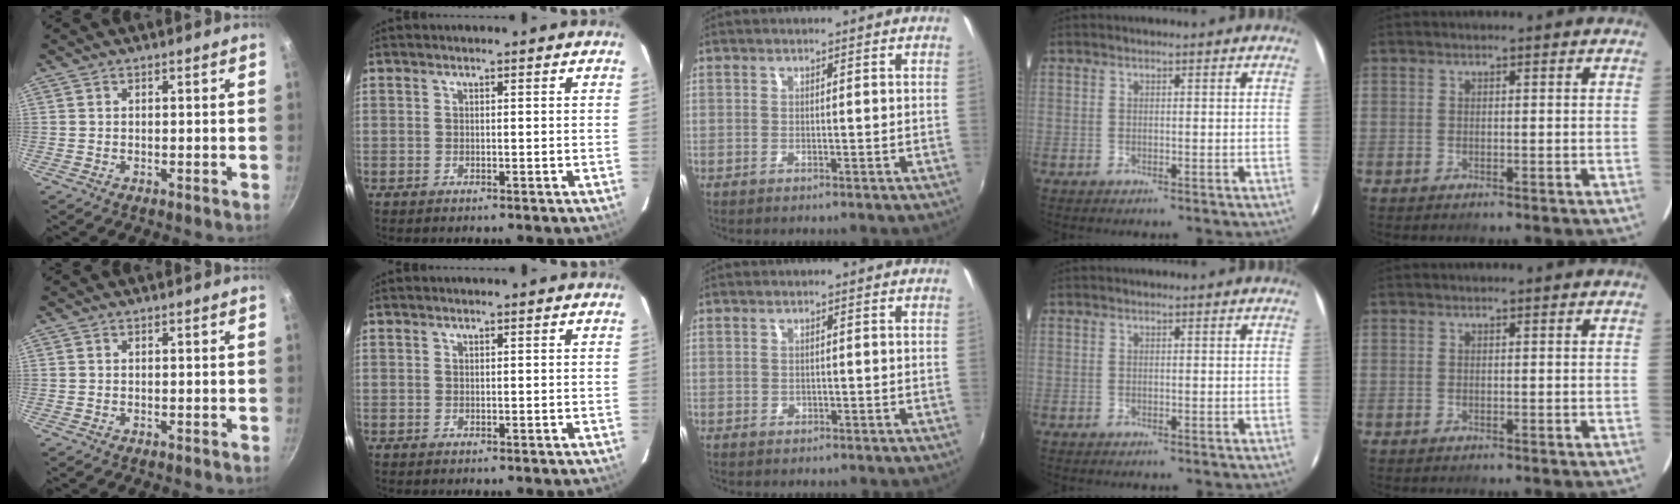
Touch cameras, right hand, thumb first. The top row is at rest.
{"middle": {"total": 0.8, "force": [-0.4, 0.7, 0.1], "torque": [0.000, -0.002, -0.004]}}